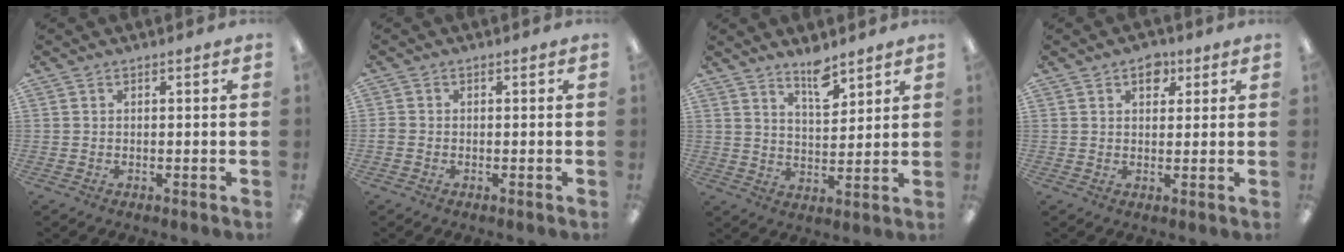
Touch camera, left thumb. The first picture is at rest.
{"total": 1.0, "force": [-0.5, 0.8, 0.3], "torque": [-0.005, 0.003, -0.010]}
{"total": 7.5, "force": [5.9, 2.7, 3.8], "torque": [-0.049, -0.040, 0.100]}
{"total": 4.9, "force": [2.7, 3.2, 2.5], "torque": [-0.007, -0.012, 0.040]}